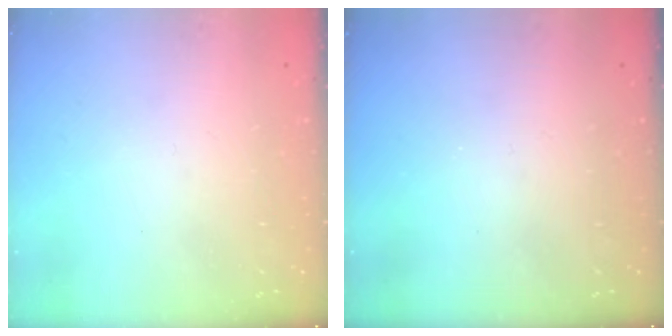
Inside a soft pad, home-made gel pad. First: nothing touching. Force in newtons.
{"total": 0.0}